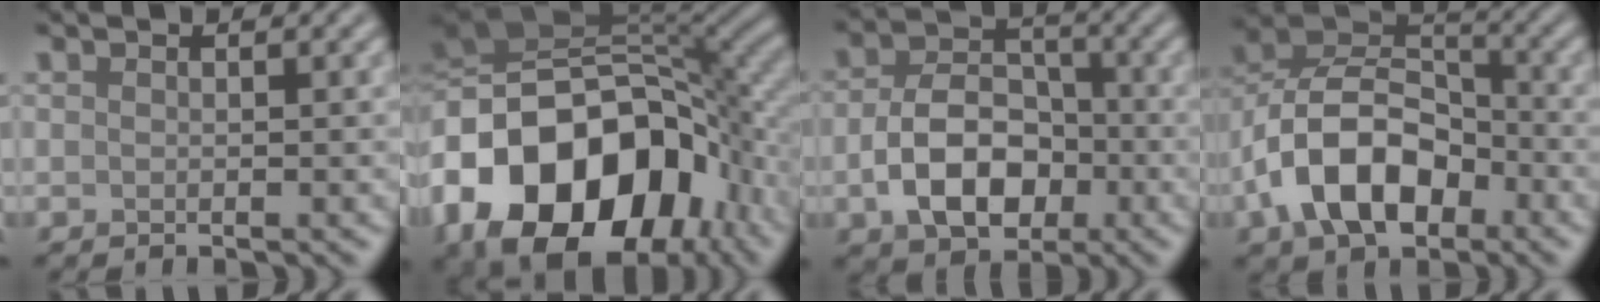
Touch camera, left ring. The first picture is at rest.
{"total": 18.3, "force": [-5.9, 12.4, 12.0], "torque": [-0.223, -0.003, -0.103]}
{"total": 7.1, "force": [-2.0, 4.8, 4.8], "torque": [-0.089, -0.001, -0.036]}
{"total": 9.9, "force": [-4.1, 6.1, 6.7], "torque": [-0.128, 0.011, -0.088]}